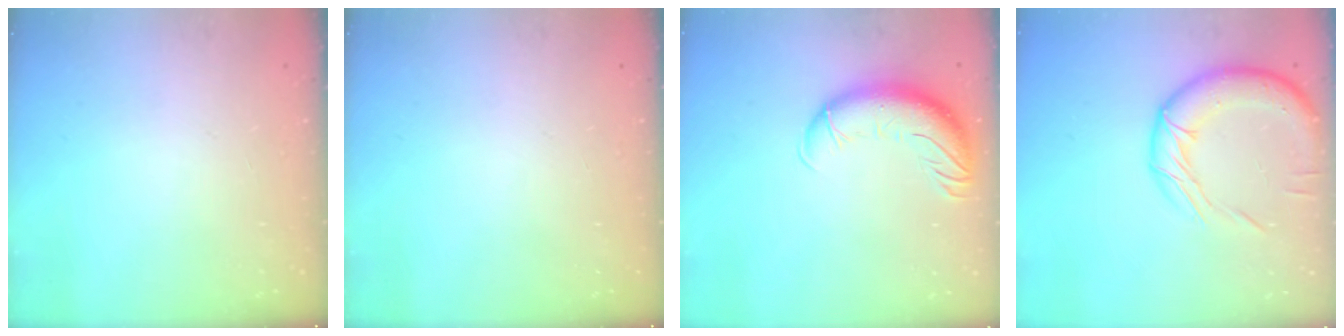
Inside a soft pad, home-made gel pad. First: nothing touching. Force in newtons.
{"total": 0.0}
{"total": 14.0, "press": 13.5, "slide": 3.7}
{"total": 17.0, "press": 16.8, "slide": 2.6}